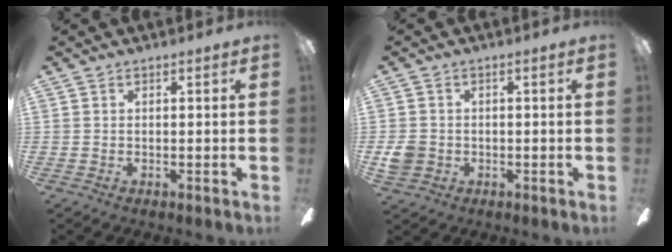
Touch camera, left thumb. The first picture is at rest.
{"total": 4.1, "force": [-0.4, 3.7, 1.6], "torque": [-0.028, 0.004, -0.007]}